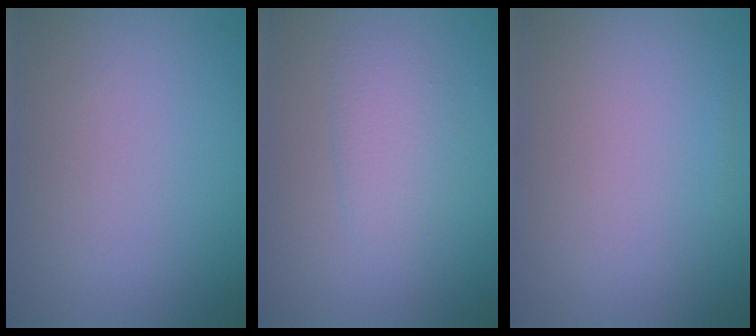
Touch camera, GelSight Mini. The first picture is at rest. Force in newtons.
{"total": 2.1, "press": 2.1, "slide": 0.1}
{"total": 0.0}